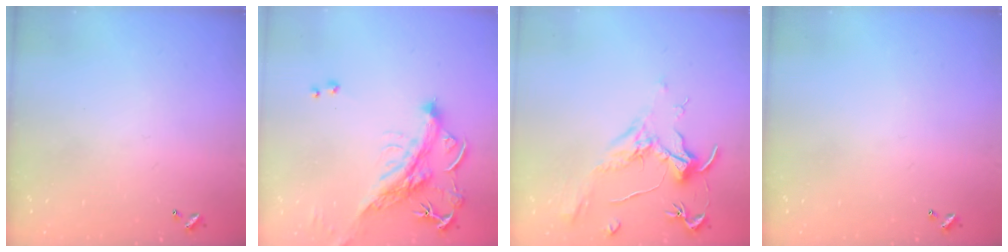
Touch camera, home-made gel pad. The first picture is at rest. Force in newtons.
{"total": 3.8, "press": 3.5, "slide": 1.4}
{"total": 1.9, "press": 1.7, "slide": 0.9}
{"total": 0.0}